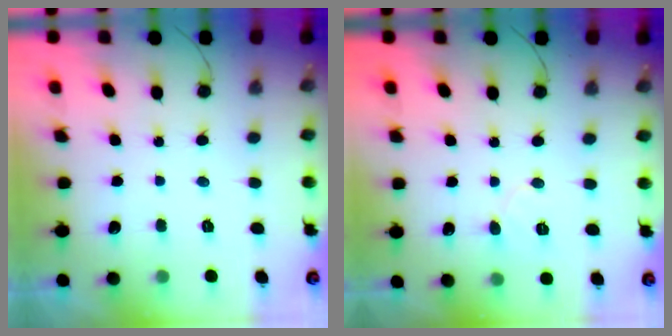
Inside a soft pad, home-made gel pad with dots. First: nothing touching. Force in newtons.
{"total": 6.7, "press": 6.7, "slide": 0.6}